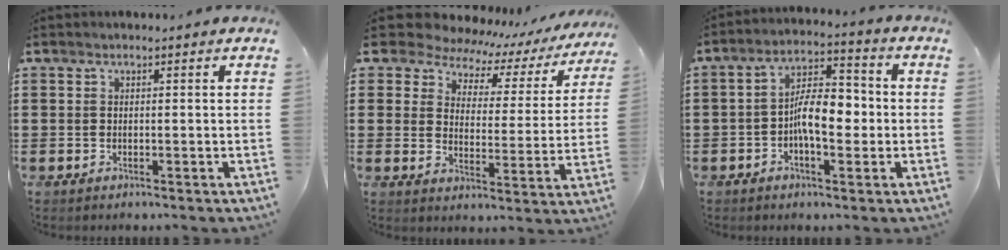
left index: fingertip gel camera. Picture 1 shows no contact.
{"total": 6.0, "force": [5.4, 2.4, 1.2], "torque": [-0.051, -0.035, 0.089]}
{"total": 7.5, "force": [-1.5, 3.3, 6.5], "torque": [-0.116, 0.007, -0.032]}